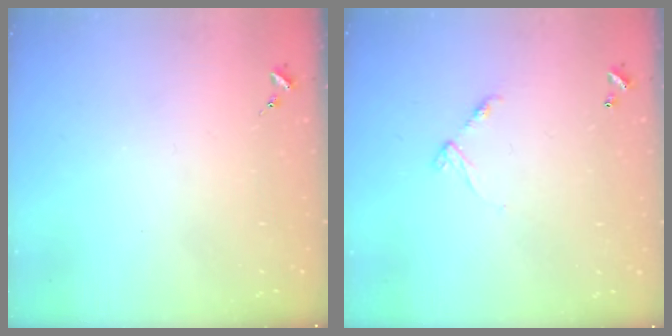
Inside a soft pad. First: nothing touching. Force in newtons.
{"total": 6.5, "press": 6.5, "slide": 0.5}